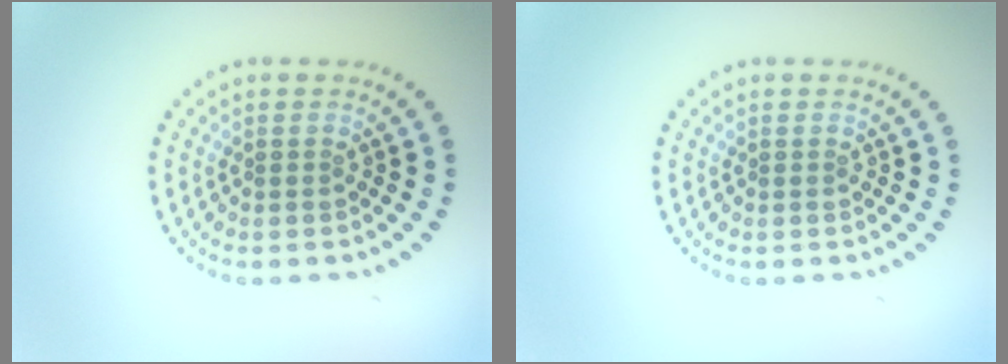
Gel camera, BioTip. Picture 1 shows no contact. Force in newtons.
{"total": 0.0}